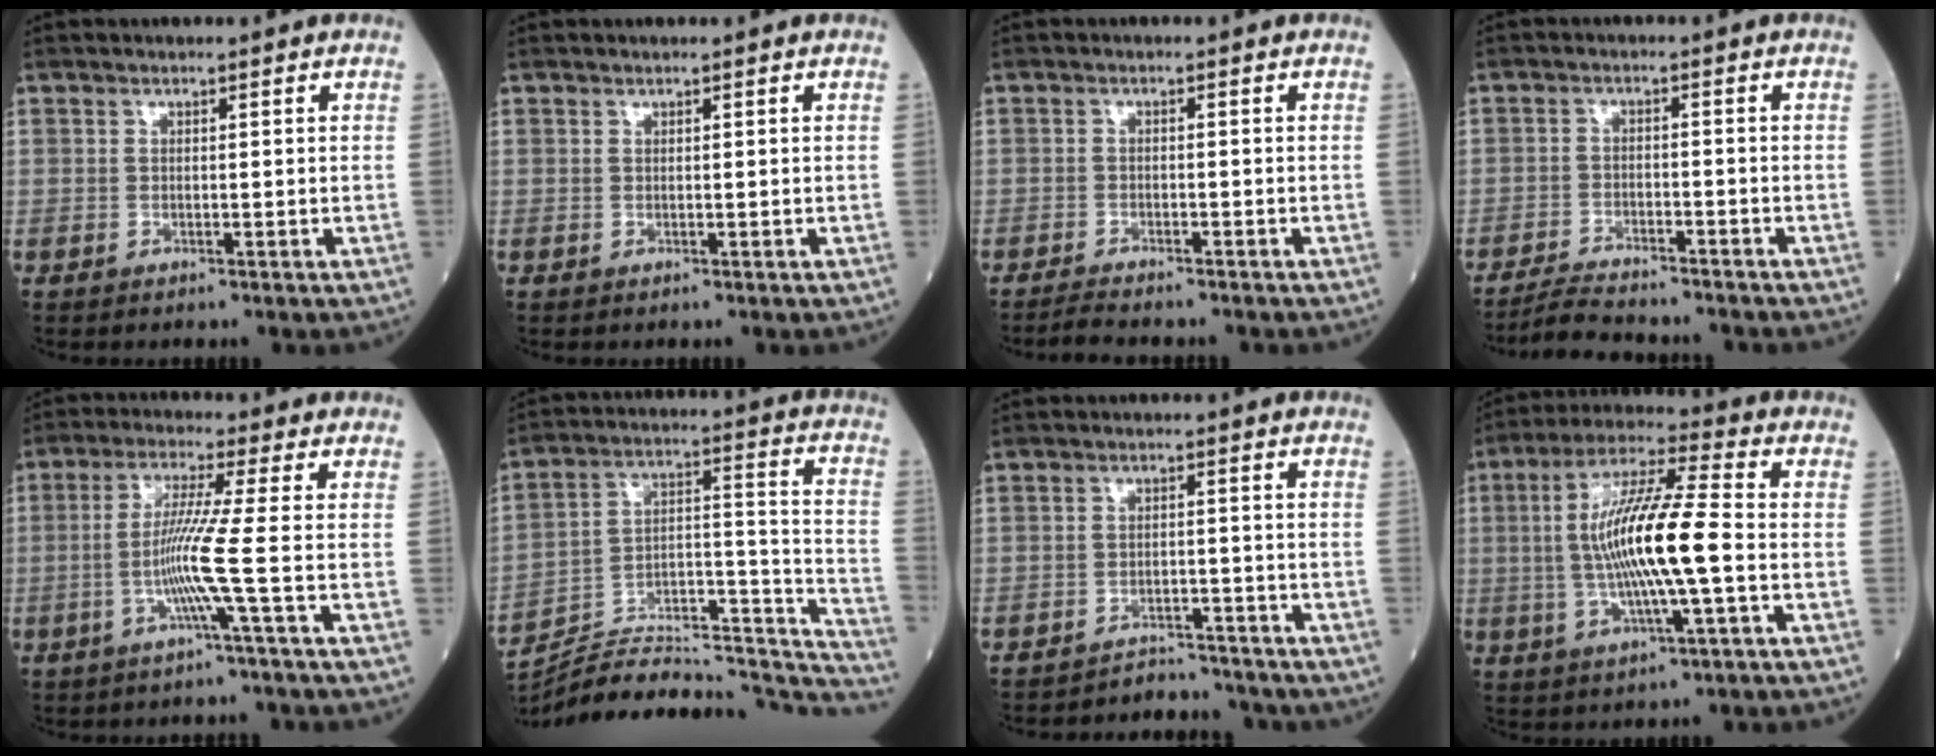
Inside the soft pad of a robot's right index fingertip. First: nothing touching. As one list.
[{"total": 0.0}, {"total": 3.5, "force": [-3.3, 0.2, 1.2], "torque": [-0.024, -0.011, -0.054]}, {"total": 7.7, "force": [-7.3, 0.6, 2.4], "torque": [-0.040, -0.015, -0.120]}, {"total": 7.3, "force": [-1.9, -2.1, 6.7], "torque": [-0.137, -0.004, -0.039]}, {"total": 28.8, "force": [-26.4, 6.9, 9.1], "torque": [-0.100, 0.044, -0.375]}, {"total": 6.2, "force": [-5.8, 2.0, -0.8], "torque": [0.015, 0.018, -0.078]}, {"total": 14.1, "force": [-1.2, 1.1, 14.1], "torque": [-0.270, 0.005, -0.024]}]